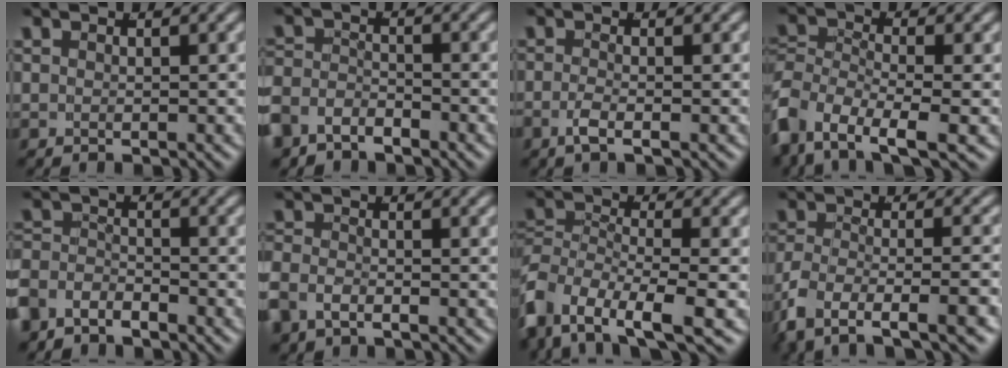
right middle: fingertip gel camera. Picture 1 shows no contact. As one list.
[{"total": 4.1, "force": [-3.1, 2.5, 0.9], "torque": [-0.032, -0.020, -0.049]}, {"total": 1.7, "force": [-1.2, 0.1, 1.2], "torque": [-0.029, -0.006, -0.019]}, {"total": 7.4, "force": [-3.3, 5.1, 4.3], "torque": [-0.131, -0.046, -0.044]}, {"total": 4.2, "force": [-3.1, 2.6, 1.1], "torque": [-0.032, -0.018, -0.050]}, {"total": 2.9, "force": [-1.5, 2.1, 1.3], "torque": [-0.045, -0.017, -0.021]}, {"total": 8.1, "force": [-3.8, 5.2, 4.9], "torque": [-0.141, -0.051, -0.049]}, {"total": 6.6, "force": [-4.2, 2.4, 4.5], "torque": [-0.103, -0.032, -0.052]}]